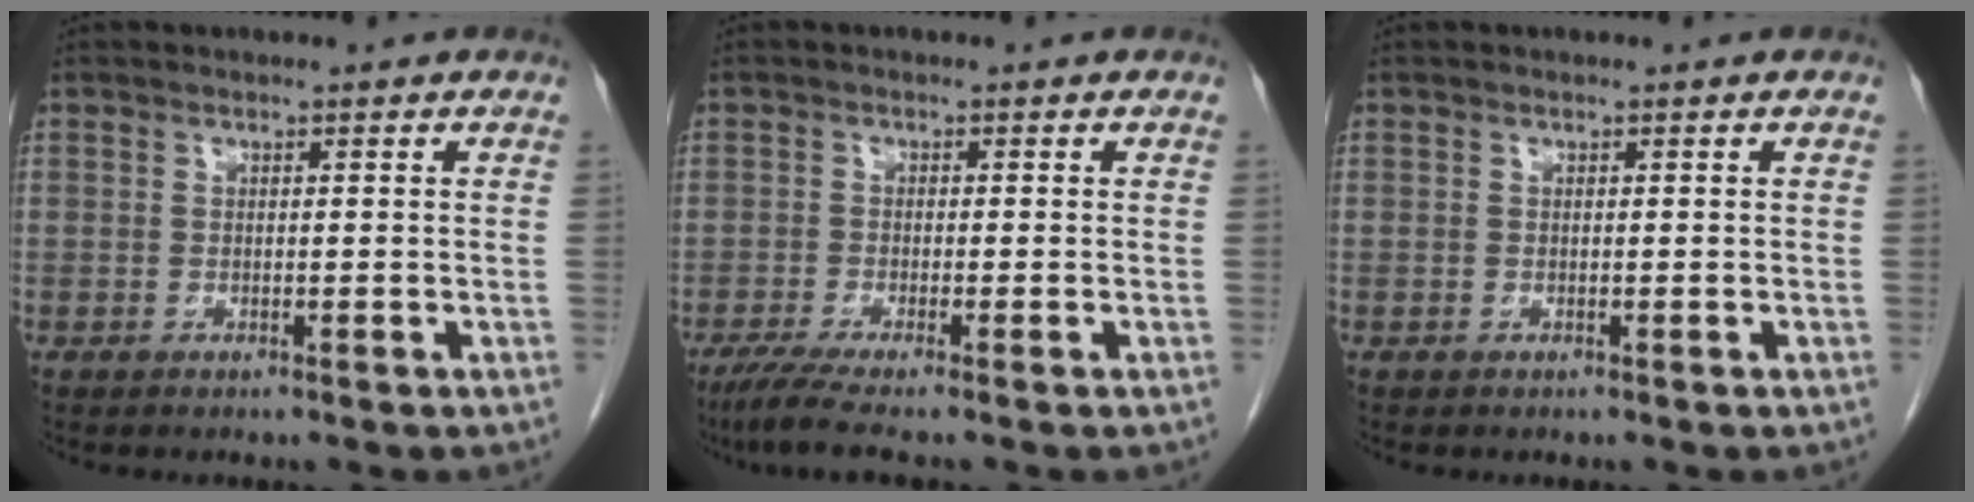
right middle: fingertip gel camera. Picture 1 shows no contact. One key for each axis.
{"total": 4.5, "fx": -3.4, "fy": -0.3, "fz": 3.0, "tx": -0.059, "ty": -0.014, "tz": -0.066}
{"total": 0.0}